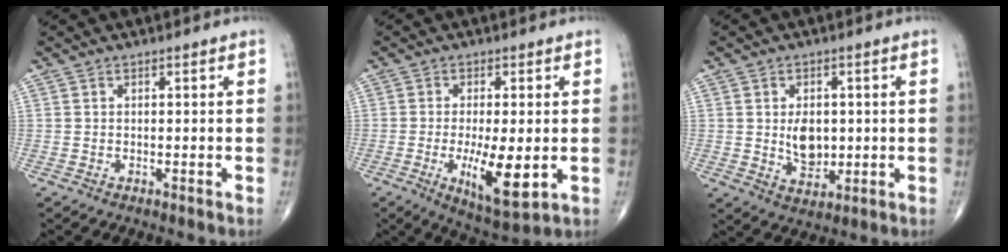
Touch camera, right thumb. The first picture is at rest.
{"total": 10.5, "force": [-2.0, 3.3, 9.8], "torque": [-0.158, -0.023, -0.025]}
{"total": 6.4, "force": [0.4, 4.4, 4.7], "torque": [-0.056, -0.009, 0.015]}